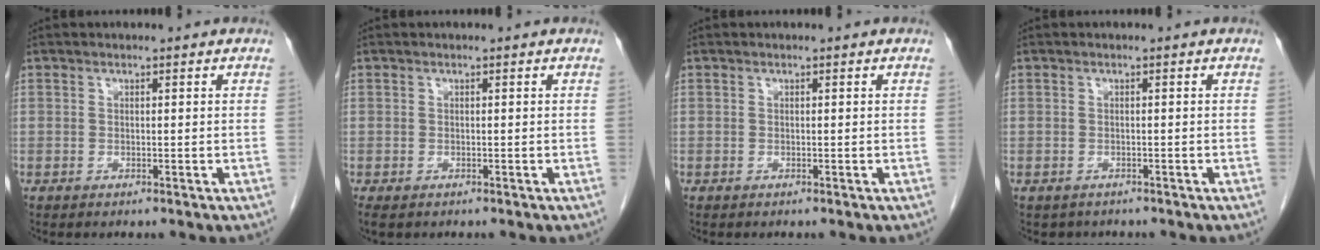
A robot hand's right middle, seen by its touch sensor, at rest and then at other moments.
{"total": 2.5, "force": [-1.8, 1.2, 1.2], "torque": [-0.024, -0.007, -0.027]}
{"total": 0.0}
{"total": 2.0, "force": [-1.7, 1.1, 0.1], "torque": [-0.008, 0.001, -0.024]}